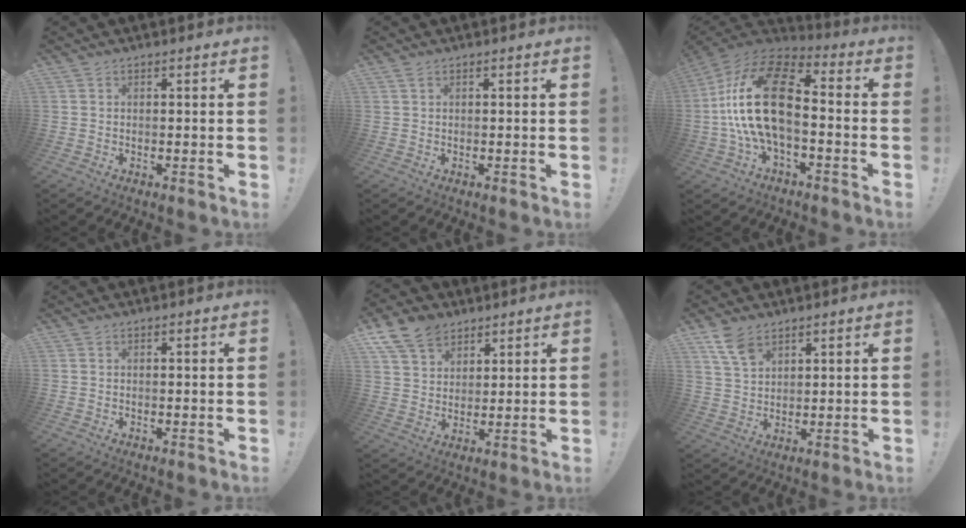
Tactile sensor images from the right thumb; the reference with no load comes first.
{"total": 0.7, "force": [0.4, 0.2, 0.5], "torque": [-0.006, -0.002, 0.007]}
{"total": 22.1, "force": [-0.2, 11.4, 18.9], "torque": [-0.368, 0.019, 0.000]}
{"total": 0.0}
{"total": 11.1, "force": [7.3, 7.3, 4.0], "torque": [-0.071, -0.041, 0.145]}
{"total": 7.8, "force": [5.1, 4.2, 4.2], "torque": [-0.082, -0.018, 0.100]}